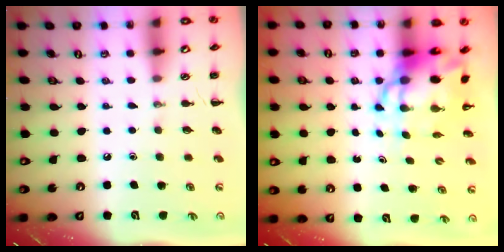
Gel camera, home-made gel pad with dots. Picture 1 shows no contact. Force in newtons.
{"total": 9.5, "press": 9.2, "slide": 2.4}